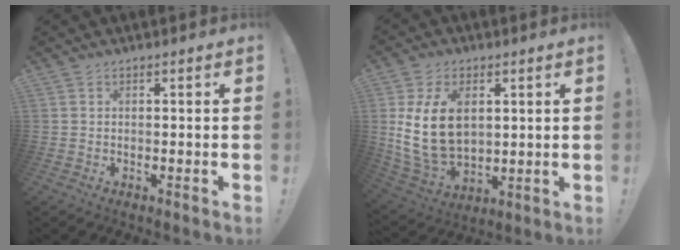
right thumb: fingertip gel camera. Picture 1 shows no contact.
{"total": 16.6, "force": [3.0, 11.3, 11.8], "torque": [-0.224, -0.011, 0.057]}